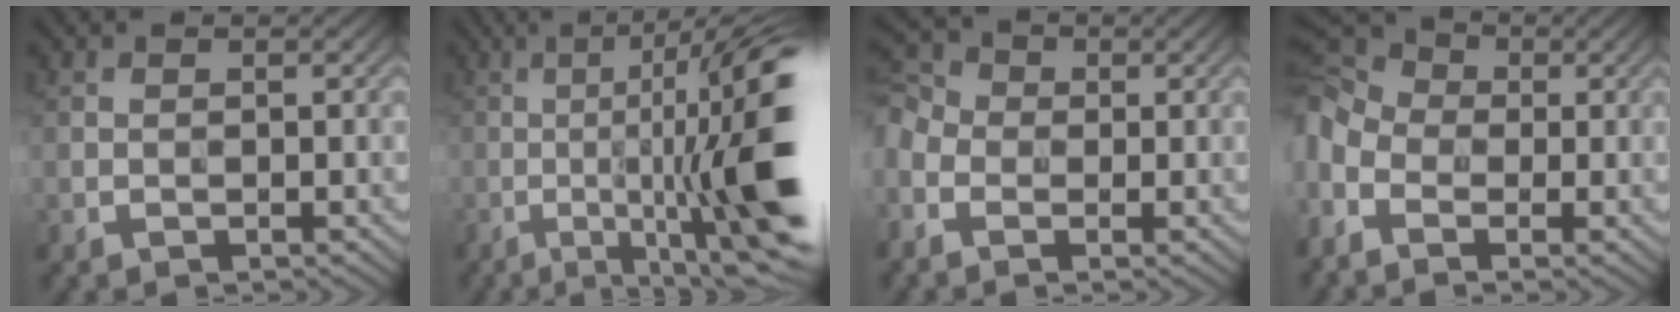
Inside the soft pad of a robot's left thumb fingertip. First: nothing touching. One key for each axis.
{"total": 16.5, "fx": -2.6, "fy": 3.9, "fz": 15.8, "tx": -0.224, "ty": 0.008, "tz": -0.030}
{"total": 5.7, "fx": -1.5, "fy": 4.5, "fz": 3.1, "tx": -0.104, "ty": 0.001, "tz": -0.040}
{"total": 10.3, "fx": -2.6, "fy": 7.3, "fz": 6.8, "tx": -0.199, "ty": -0.012, "tz": -0.049}